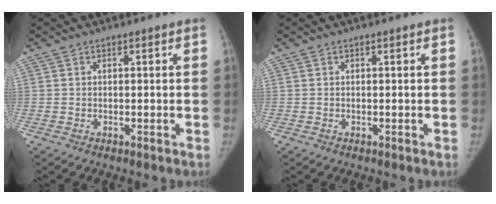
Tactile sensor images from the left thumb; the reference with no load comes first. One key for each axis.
{"total": 0.0}